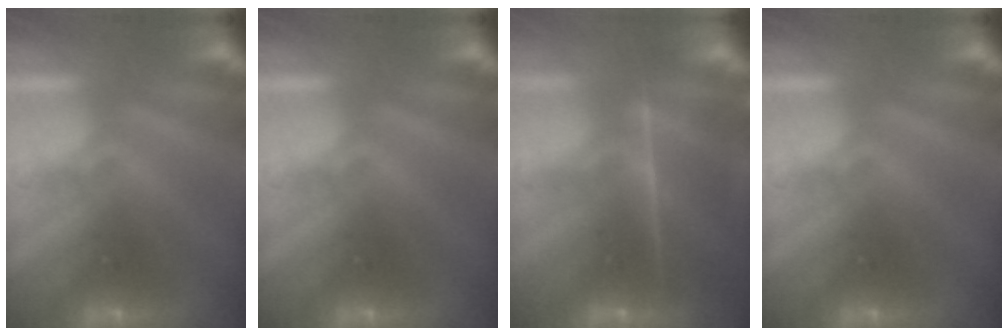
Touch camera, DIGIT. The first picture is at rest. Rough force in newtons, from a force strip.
{"total": 0.0}
{"total": 7.0}
{"total": 0.0}